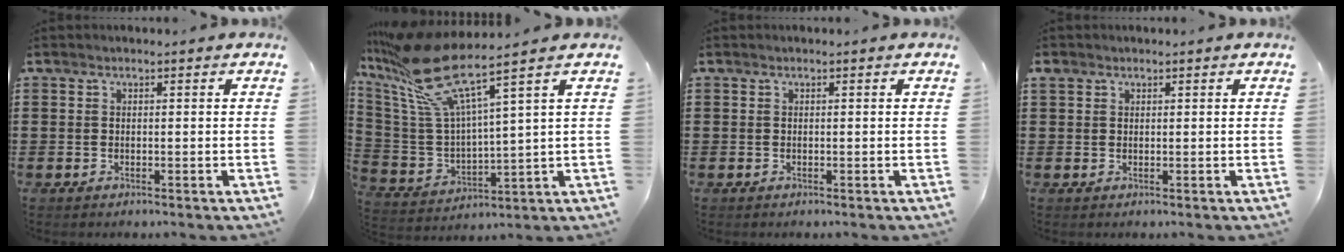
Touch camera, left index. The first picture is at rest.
{"total": 12.5, "force": [8.8, 2.4, 8.5], "torque": [-0.220, -0.052, 0.145]}
{"total": 0.0}
{"total": 1.2, "force": [0.7, 0.8, 0.4], "torque": [-0.011, 0.005, 0.013]}